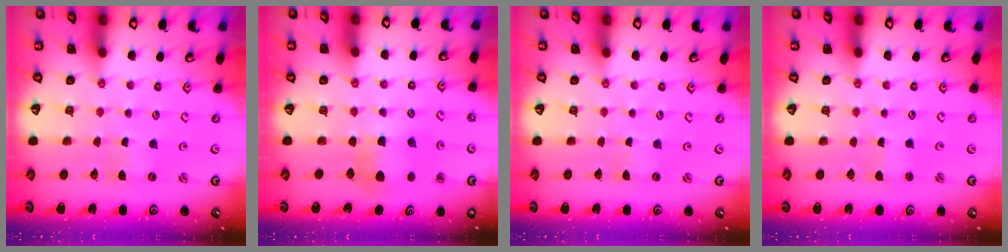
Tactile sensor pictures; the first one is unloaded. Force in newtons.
{"total": 6.5, "press": 6.5, "slide": 0.5}
{"total": 0.0}
{"total": 0.9, "press": 0.9, "slide": 0.1}